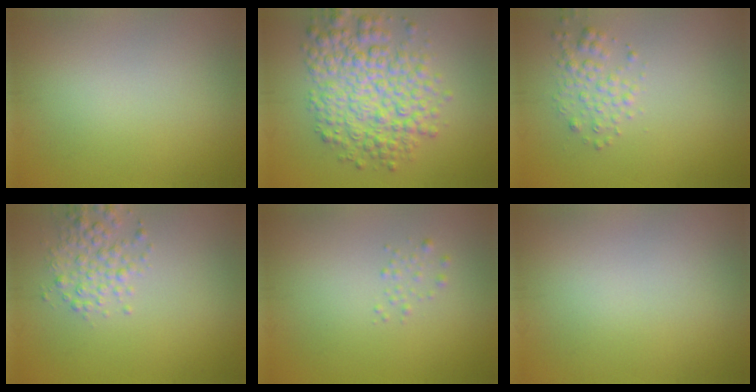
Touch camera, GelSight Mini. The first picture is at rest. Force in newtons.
{"total": 6.9, "press": 6.9, "slide": 0.1}
{"total": 2.0, "press": 2.0, "slide": 0.1}
{"total": 2.7, "press": 2.7, "slide": 0.1}
{"total": 0.8, "press": 0.8, "slide": 0.0}
{"total": 0.0}